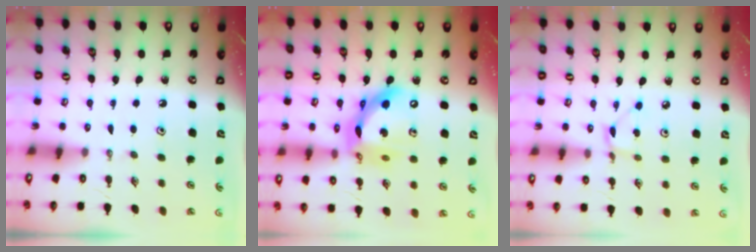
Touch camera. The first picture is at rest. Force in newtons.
{"total": 14.9, "press": 14.8, "slide": 1.6}
{"total": 2.3, "press": 2.3, "slide": 0.4}